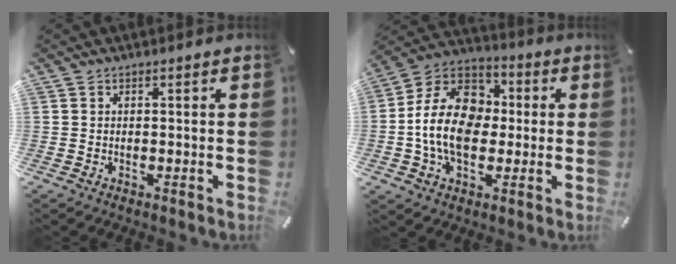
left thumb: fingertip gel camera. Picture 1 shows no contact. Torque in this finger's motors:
{"motor_torque": [2.61, 2.40, 2.00, 0.29, 0.28]}